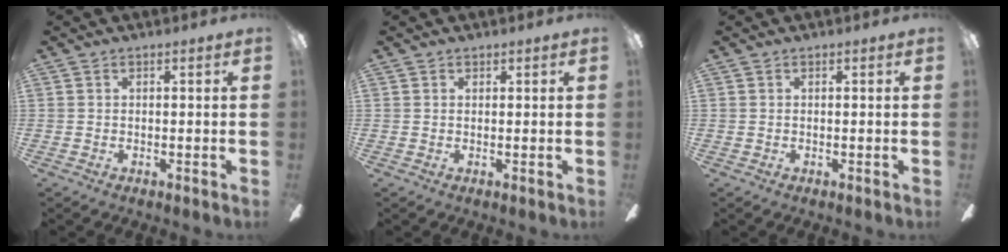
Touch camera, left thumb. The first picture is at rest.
{"total": 0.6, "force": [0.5, 0.4, 0.0], "torque": [0.000, 0.001, 0.010]}
{"total": 0.0}